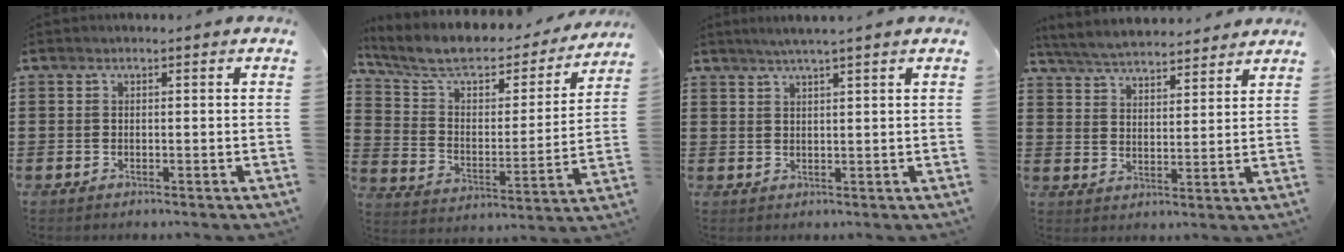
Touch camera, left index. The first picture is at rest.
{"total": 8.2, "force": [6.7, 2.6, 4.0], "torque": [-0.107, -0.043, 0.113]}
{"total": 2.3, "force": [2.0, -0.4, 1.2], "torque": [-0.027, 0.002, 0.036]}
{"total": 5.2, "force": [5.1, 0.5, 0.9], "torque": [-0.039, -0.020, 0.092]}